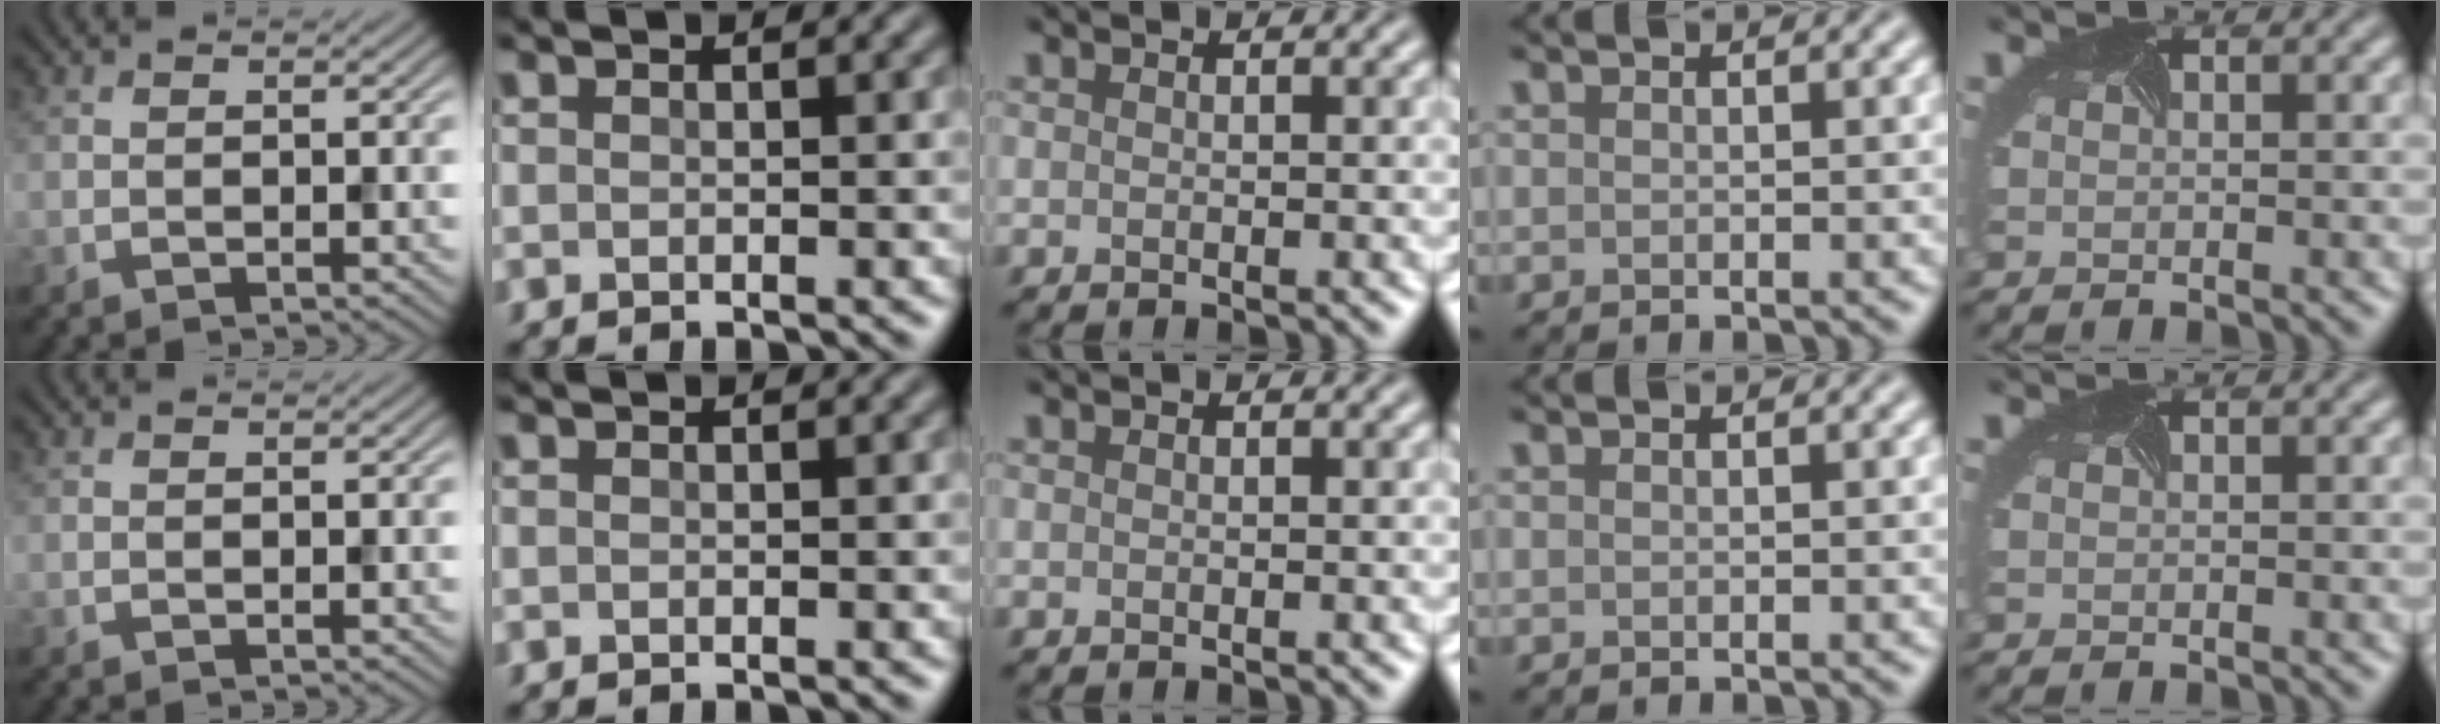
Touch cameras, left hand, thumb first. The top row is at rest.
{}